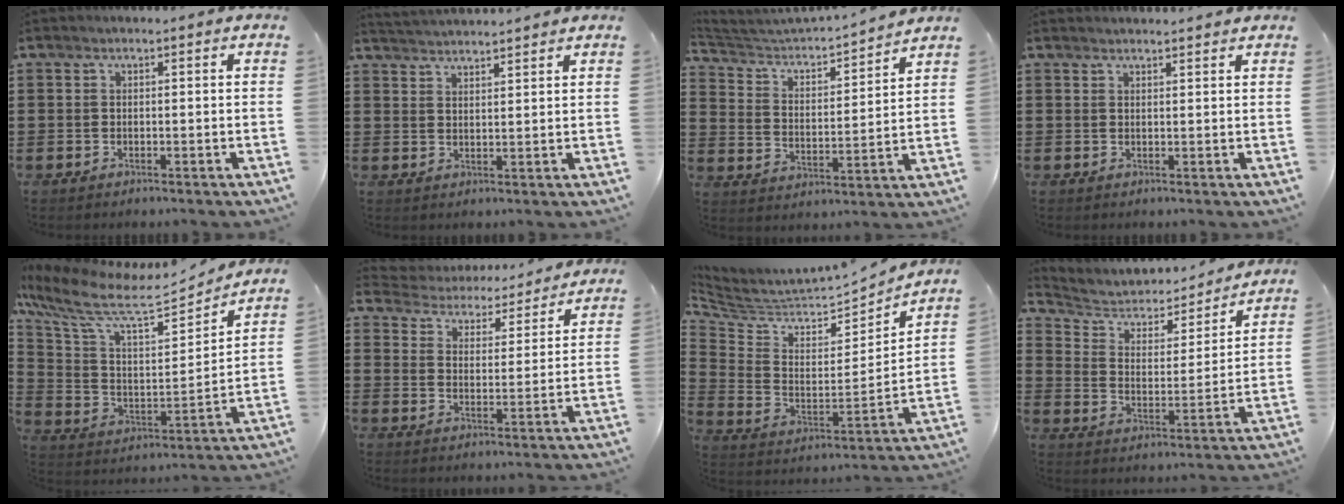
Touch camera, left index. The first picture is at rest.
{"total": 2.5, "force": [2.5, -0.4, -0.1], "torque": [-0.006, -0.008, 0.047]}
{"total": 3.5, "force": [3.2, 0.4, 1.1], "torque": [-0.047, -0.035, 0.044]}
{"total": 1.3, "force": [1.3, -0.1, 0.1], "torque": [-0.005, -0.002, 0.026]}
{"total": 9.6, "force": [8.0, 2.2, 4.8], "torque": [-0.130, -0.058, 0.133]}
{"total": 4.0, "force": [4.0, 0.2, -0.1], "torque": [-0.026, -0.036, 0.061]}
{"total": 4.6, "force": [4.4, 1.2, 0.8], "torque": [-0.047, -0.048, 0.074]}
{"total": 4.2, "force": [3.6, 2.0, 0.9], "torque": [-0.044, -0.029, 0.054]}